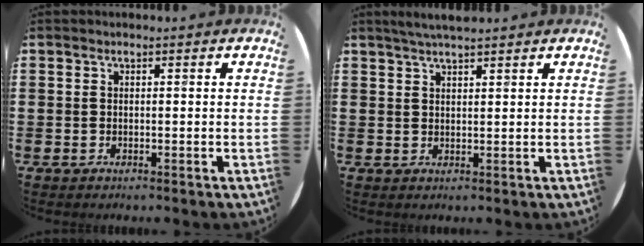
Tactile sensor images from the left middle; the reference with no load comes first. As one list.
[{"total": 2.6, "force": [2.4, 0.1, 1.0], "torque": [-0.022, 0.003, 0.044]}]